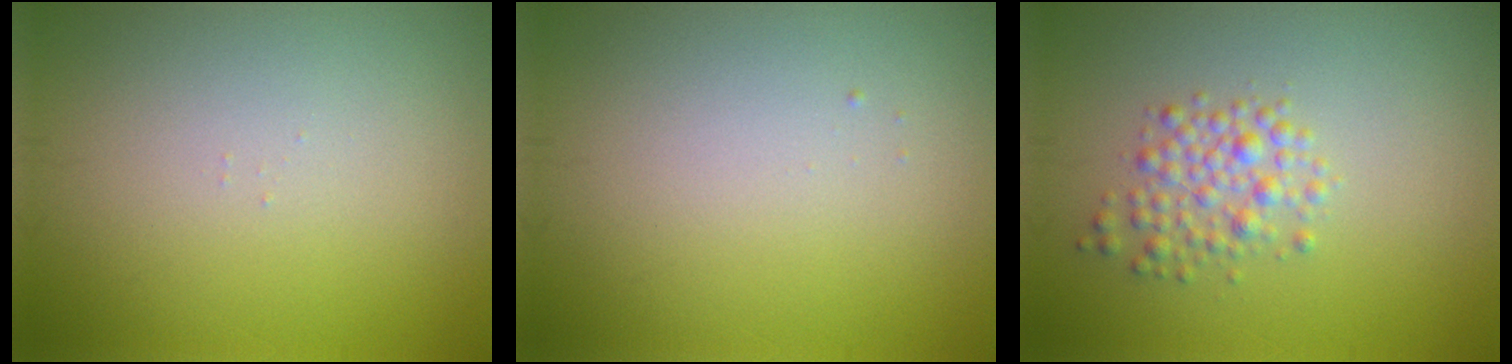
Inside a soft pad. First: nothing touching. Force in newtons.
{"total": 0.0}
{"total": 2.6, "press": 2.6, "slide": 0.1}